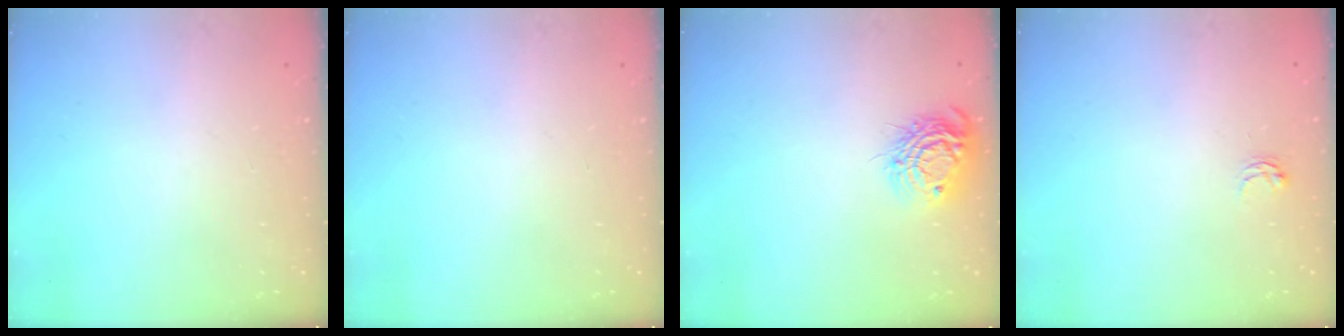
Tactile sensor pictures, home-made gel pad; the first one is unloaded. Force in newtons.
{"total": 0.0}
{"total": 11.5, "press": 11.5, "slide": 0.7}
{"total": 2.9, "press": 2.9, "slide": 0.4}